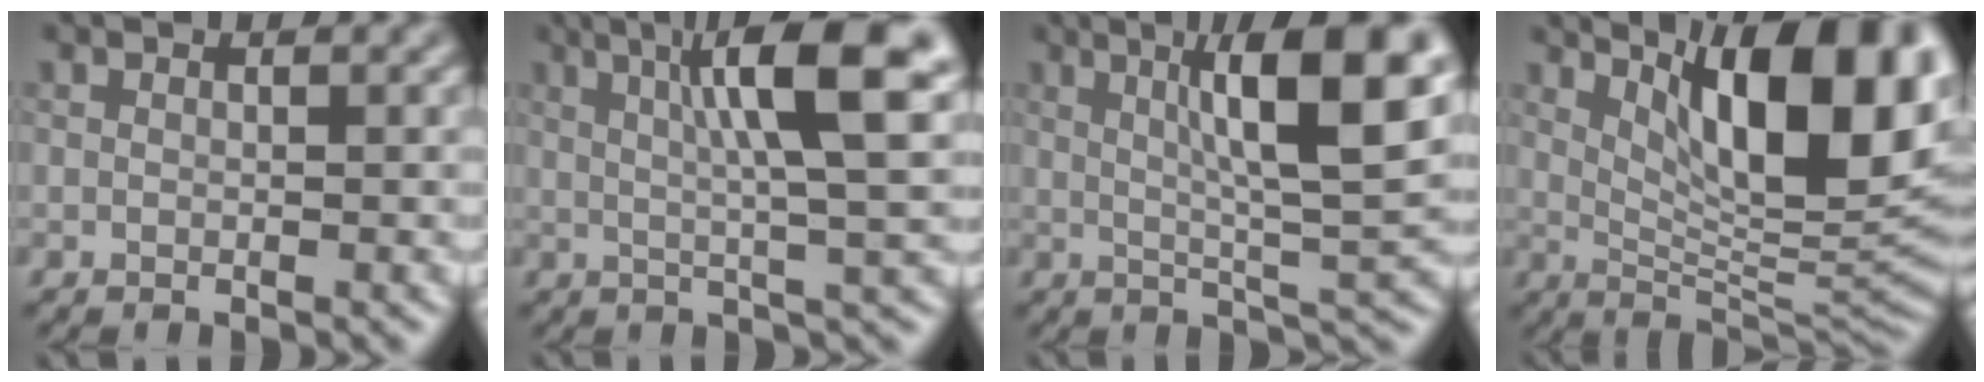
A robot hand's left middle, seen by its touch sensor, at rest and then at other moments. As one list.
[{"total": 9.3, "force": [3.1, 1.4, 8.7], "torque": [-0.115, 0.012, 0.044]}, {"total": 10.3, "force": [3.1, 1.8, 9.6], "torque": [-0.133, 0.010, 0.049]}, {"total": 13.0, "force": [5.0, 4.1, 11.2], "torque": [-0.151, 0.002, 0.084]}]